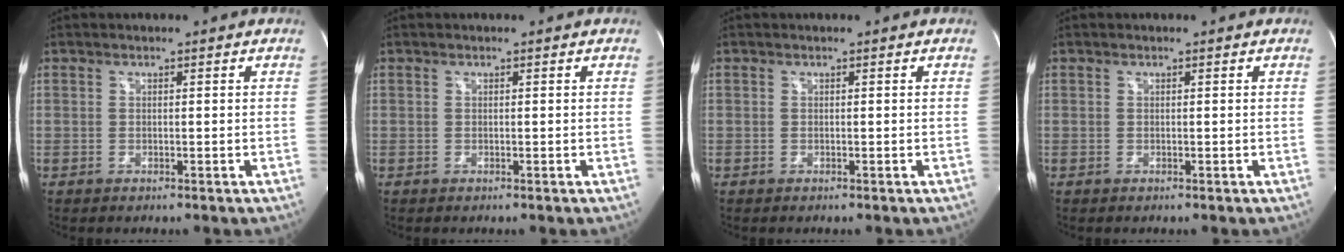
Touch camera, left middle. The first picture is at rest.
{"total": 0.0}
{"total": 0.0}
{"total": 0.0}